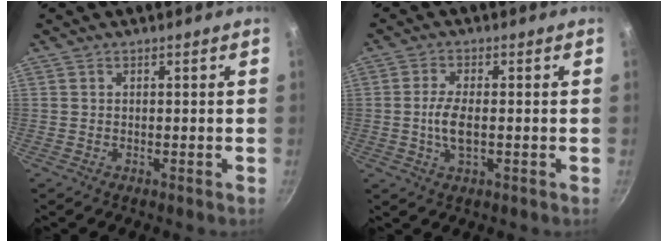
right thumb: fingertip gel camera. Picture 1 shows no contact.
{"total": 5.2, "force": [-0.5, 2.0, 4.8], "torque": [-0.105, 0.000, -0.014]}